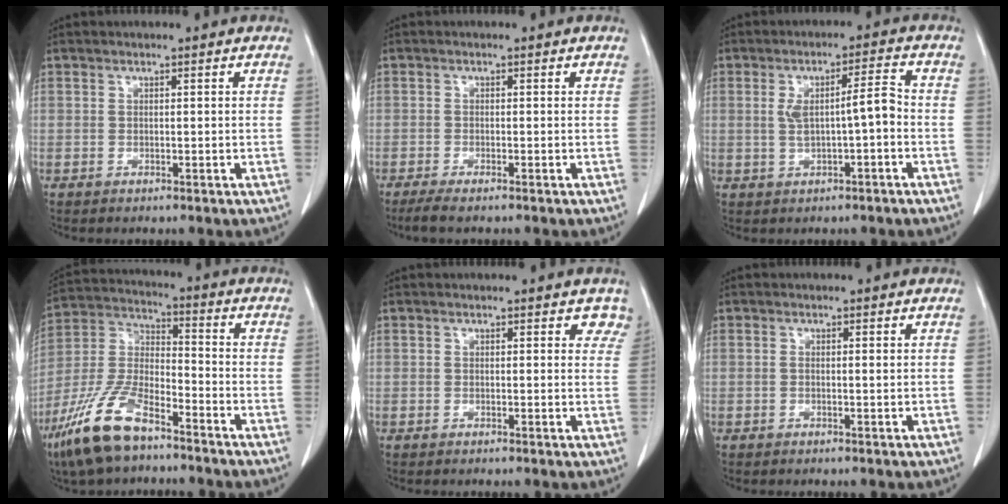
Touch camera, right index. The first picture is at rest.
{"total": 2.8, "force": [-2.2, 0.2, 1.7], "torque": [-0.029, -0.005, -0.038]}
{"total": 5.9, "force": [-0.5, 1.0, 5.8], "torque": [-0.104, 0.019, -0.002]}
{"total": 13.8, "force": [-9.3, 4.4, 9.1], "torque": [-0.203, -0.012, -0.183]}
{"total": 3.1, "force": [2.6, 1.5, 0.8], "torque": [0.016, -0.005, 0.006]}
{"total": 0.8, "force": [0.1, 0.1, 0.8], "torque": [-0.017, 0.002, 0.004]}